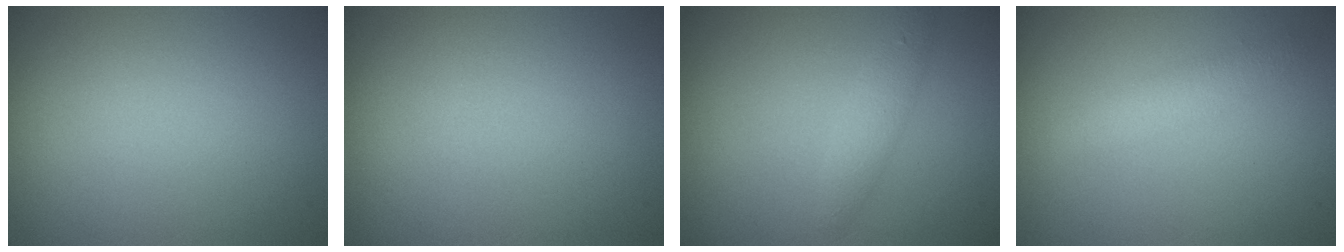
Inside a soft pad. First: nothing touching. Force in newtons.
{"total": 0.0}
{"total": 1.6, "press": 1.6, "slide": 0.1}
{"total": 1.7, "press": 1.7, "slide": 0.1}